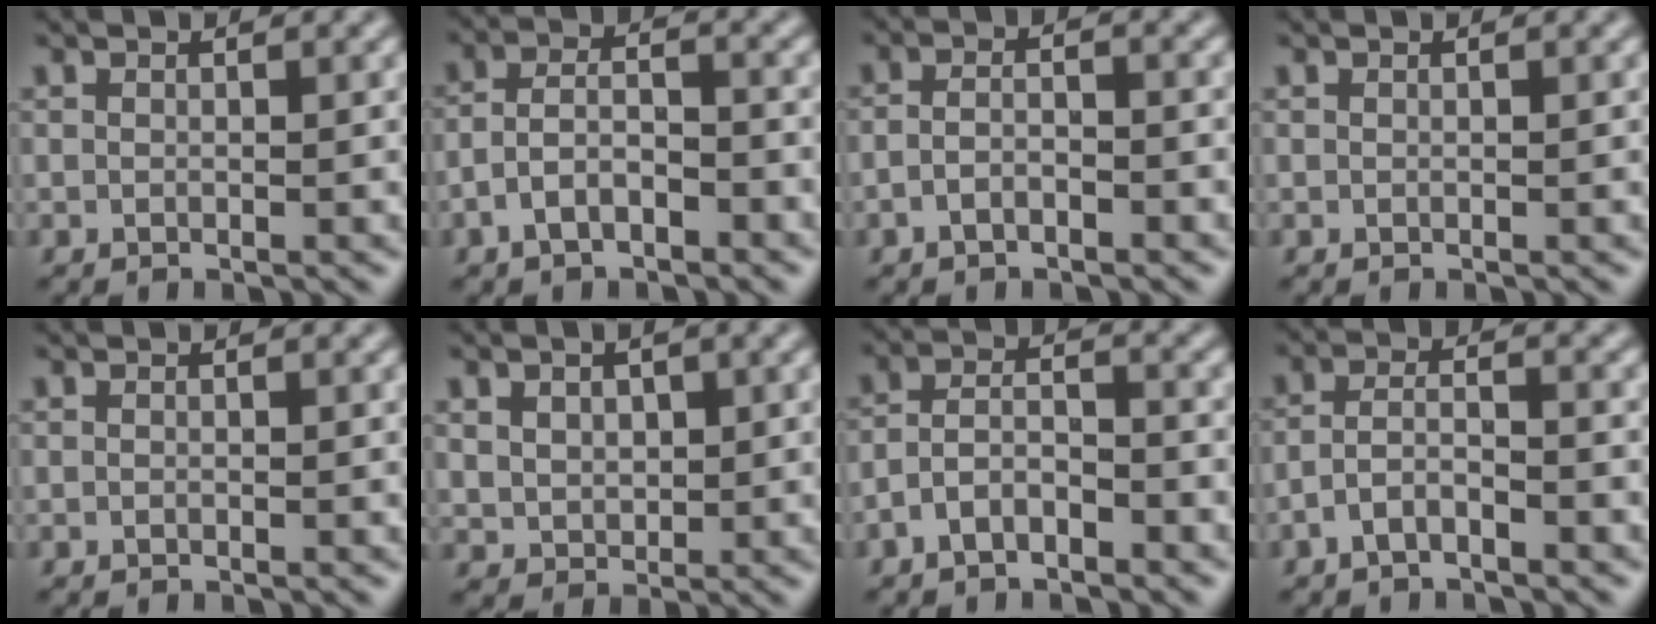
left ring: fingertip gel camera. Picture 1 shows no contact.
{"total": 3.7, "force": [-2.0, 1.7, 2.6], "torque": [-0.050, 0.008, -0.043]}
{"total": 2.2, "force": [-1.2, 0.9, 1.6], "torque": [-0.034, 0.002, -0.026]}
{"total": 0.0}
{"total": 0.0}
{"total": 3.0, "force": [0.9, 2.2, 1.9], "torque": [-0.035, 0.006, 0.013]}
{"total": 3.3, "force": [-2.0, 1.5, 2.2], "torque": [-0.043, 0.009, -0.045]}
{"total": 2.8, "force": [-1.7, 0.9, 2.0], "torque": [-0.042, 0.009, -0.041]}